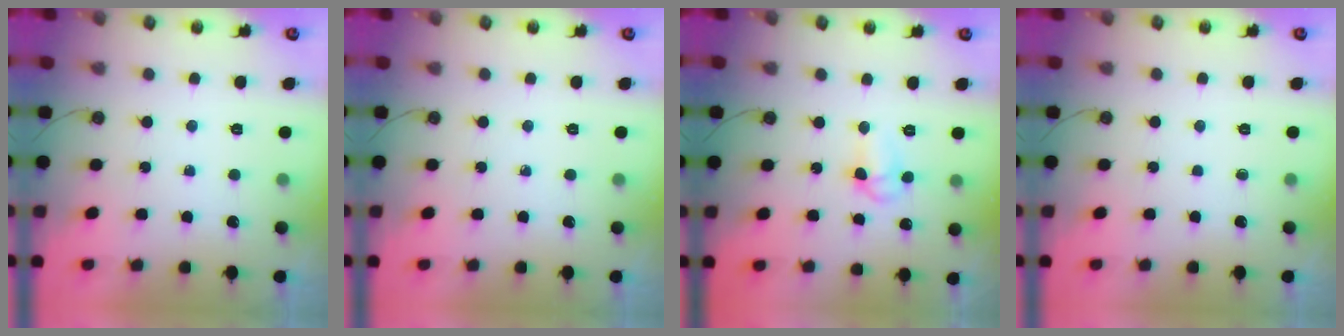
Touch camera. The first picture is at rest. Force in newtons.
{"total": 0.0}
{"total": 6.4, "press": 6.4, "slide": 0.8}
{"total": 0.0}